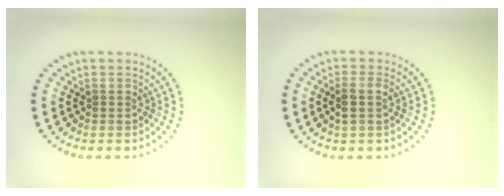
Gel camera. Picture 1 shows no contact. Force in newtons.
{"total": 1.9, "press": 1.7, "slide": 0.9}